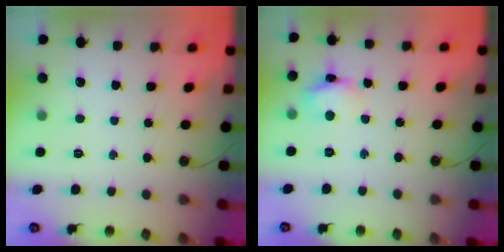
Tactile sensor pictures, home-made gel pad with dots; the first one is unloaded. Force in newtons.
{"total": 7.7, "press": 7.6, "slide": 0.5}